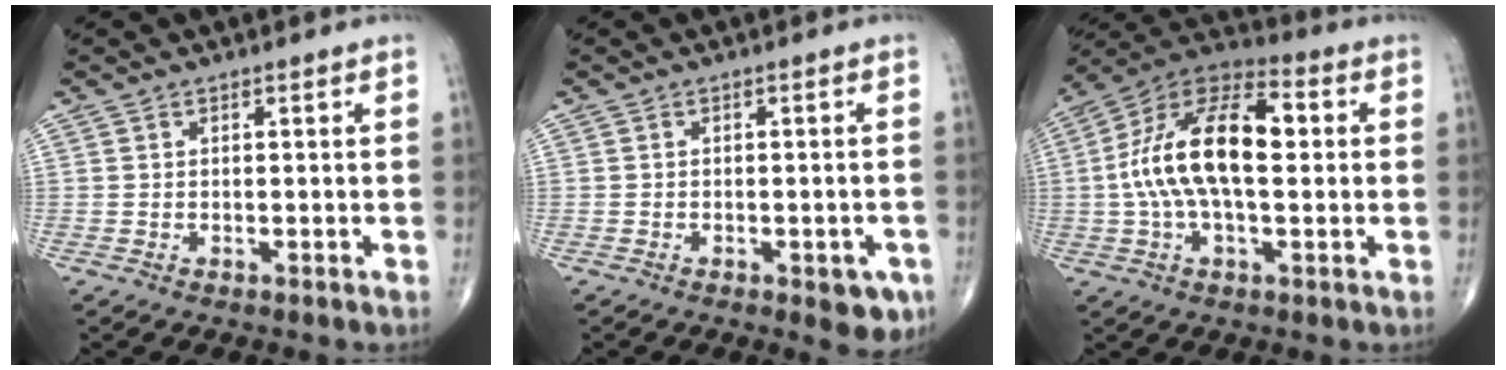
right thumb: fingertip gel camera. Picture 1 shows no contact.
{"total": 5.0, "force": [-2.2, 2.2, 3.9], "torque": [-0.030, 0.004, -0.022]}
{"total": 18.5, "force": [1.3, 8.9, 16.1], "torque": [-0.298, 0.035, 0.013]}